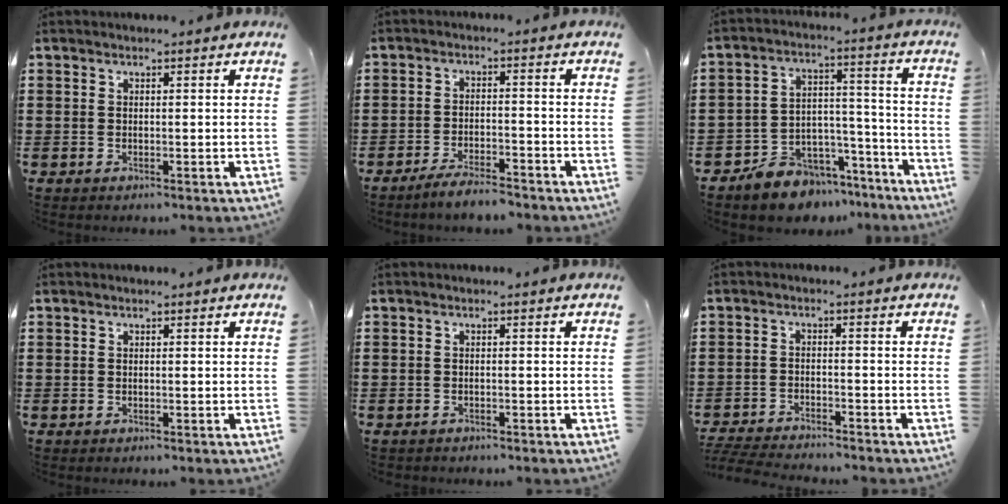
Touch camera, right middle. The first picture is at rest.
{"total": 4.0, "force": [-3.7, 0.3, 1.5], "torque": [-0.034, -0.001, -0.074]}
{"total": 7.0, "force": [-6.3, 3.0, 0.3], "torque": [-0.013, 0.022, -0.121]}
{"total": 0.0}
{"total": 0.6, "force": [-0.6, 0.1, 0.1], "torque": [-0.003, -0.002, -0.012]}
{"total": 3.9, "force": [-3.8, 0.0, 0.6], "torque": [-0.026, -0.009, -0.083]}